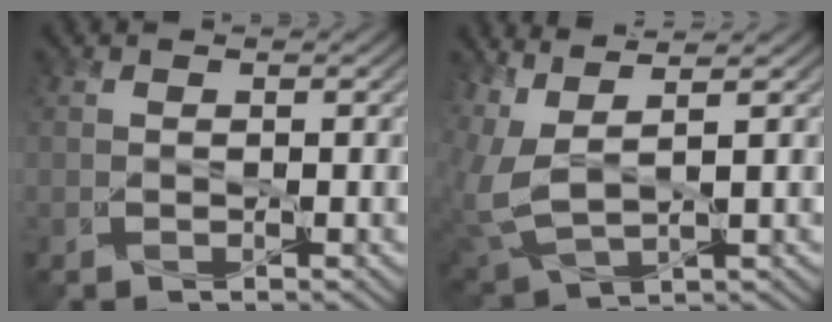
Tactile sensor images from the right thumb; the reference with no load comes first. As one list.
[{"total": 5.9, "force": [3.3, 1.6, 4.5], "torque": [-0.130, 0.004, 0.072]}]